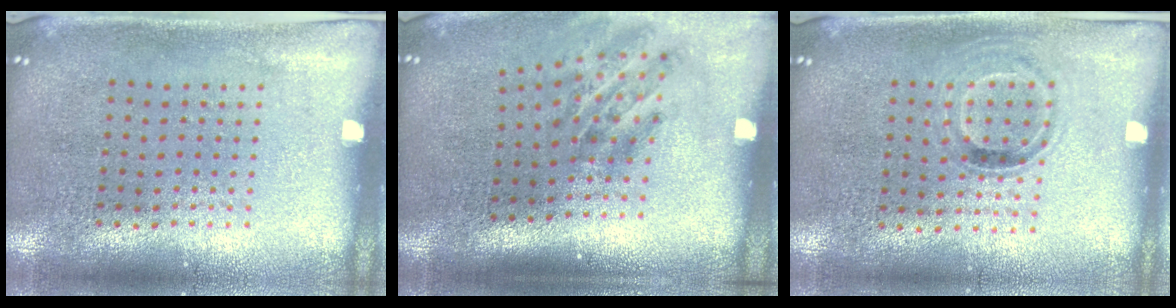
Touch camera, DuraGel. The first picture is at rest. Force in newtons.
{"total": 1.9, "press": 1.2, "slide": 1.5}
{"total": 0.9, "press": 0.8, "slide": 0.4}